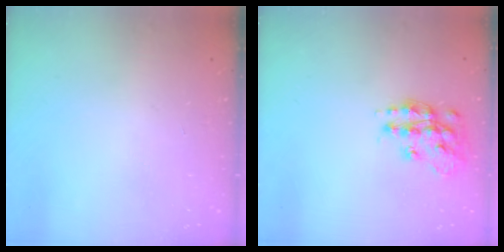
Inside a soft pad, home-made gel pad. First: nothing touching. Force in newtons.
{"total": 14.6, "press": 14.6, "slide": 0.8}